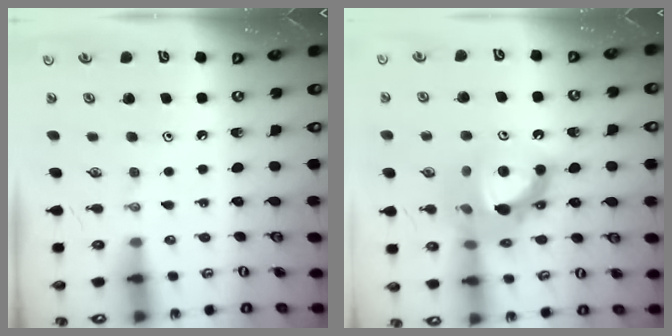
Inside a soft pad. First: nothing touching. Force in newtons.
{"total": 16.2, "press": 16.1, "slide": 1.6}